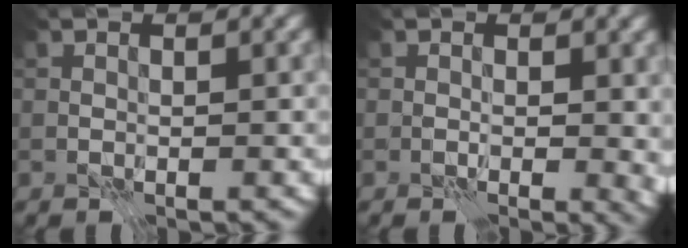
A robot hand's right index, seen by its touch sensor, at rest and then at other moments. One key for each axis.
{"total": 2.0, "fx": 0.3, "fy": 1.2, "fz": 1.5, "tx": -0.011, "ty": -0.006, "tz": 0.005}